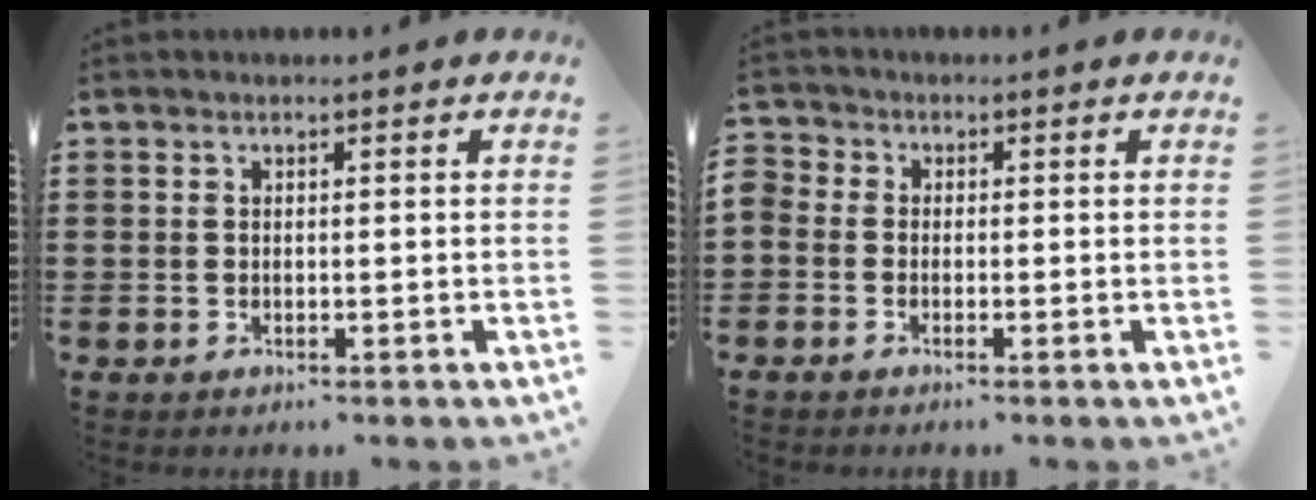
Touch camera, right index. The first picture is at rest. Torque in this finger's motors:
{"motor_torque": [0.47, 0.01, 0.13, 0.05]}